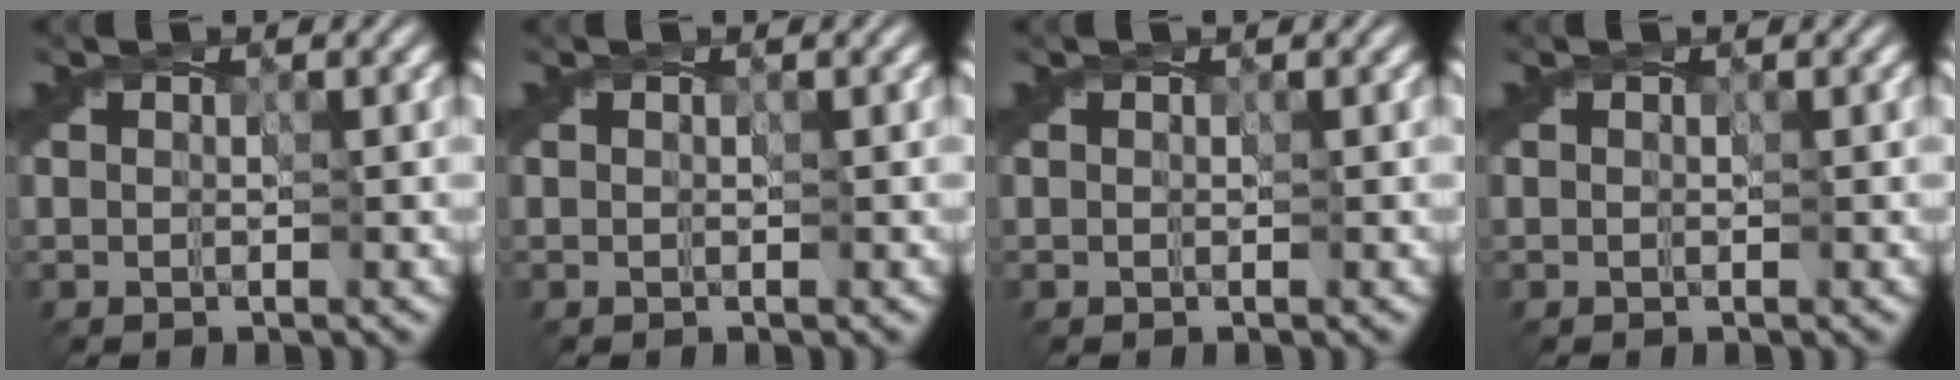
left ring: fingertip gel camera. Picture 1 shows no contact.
{"total": 0.0}
{"total": 0.0}
{"total": 0.0}